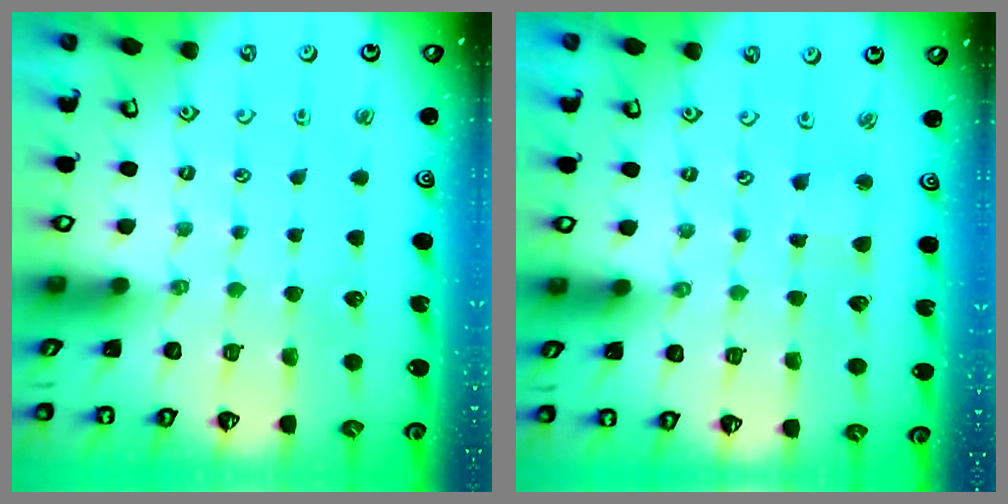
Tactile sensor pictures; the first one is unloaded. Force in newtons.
{"total": 2.2, "press": 2.2, "slide": 0.2}